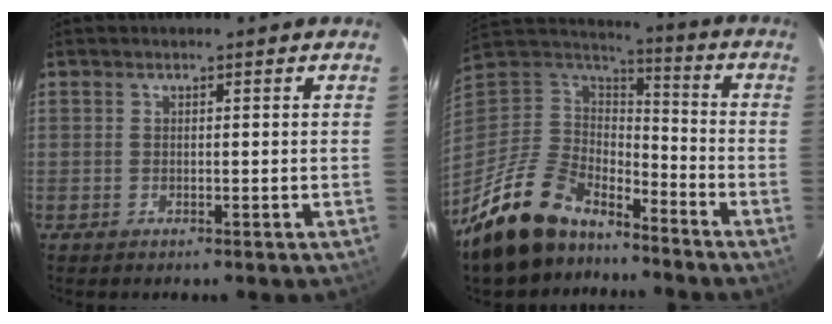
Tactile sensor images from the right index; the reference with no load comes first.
{"total": 19.4, "force": [-14.5, 9.4, 8.8], "torque": [-0.216, -0.004, -0.249]}